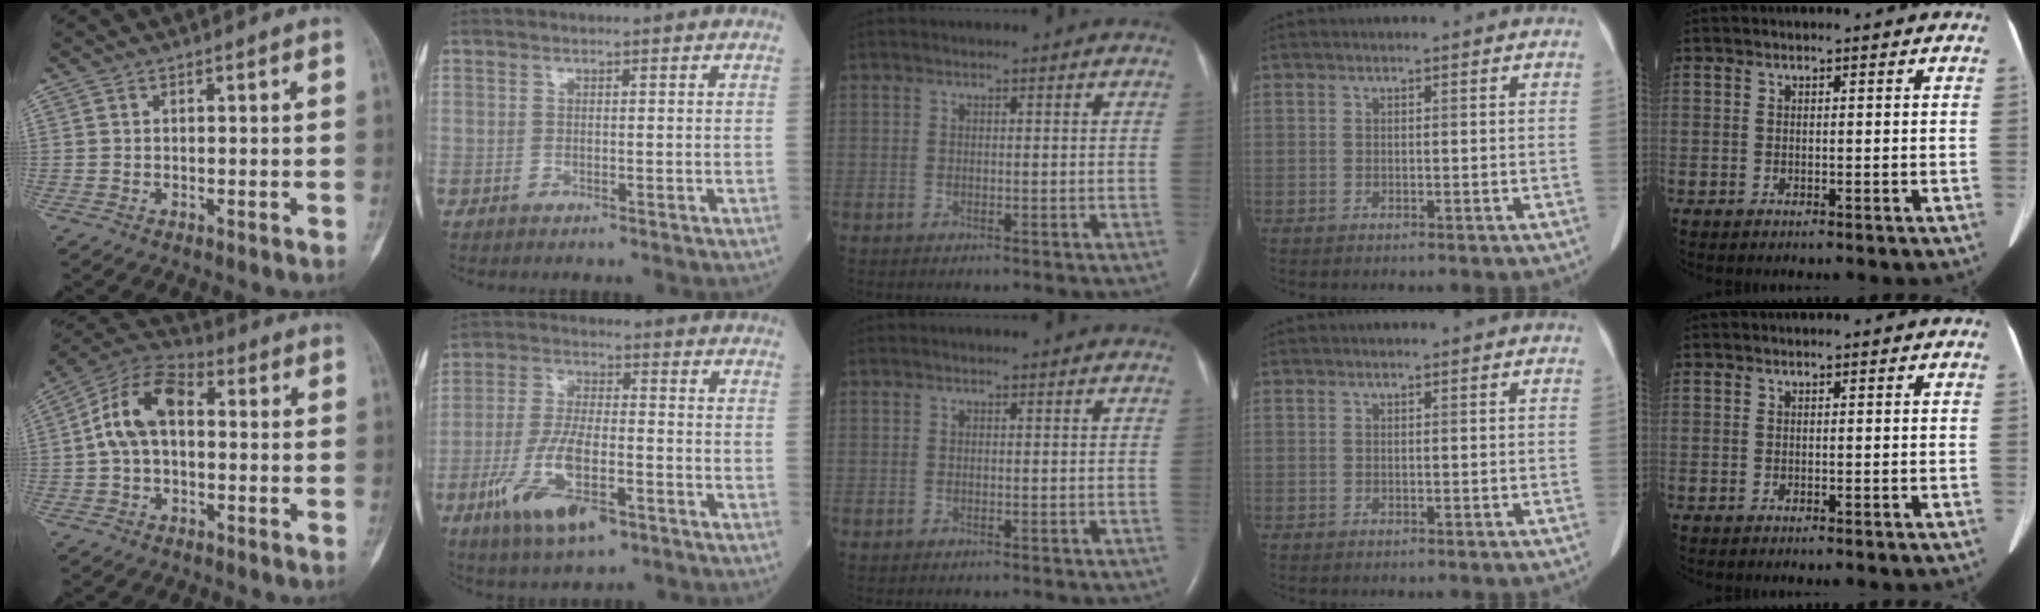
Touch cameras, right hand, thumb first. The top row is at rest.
{"thumb": {"total": 11.6, "force": [0.8, 7.0, 9.2], "torque": [-0.166, 0.036, 0.002]}, "index": {"total": 12.4, "force": [-5.8, 3.8, 10.3], "torque": [-0.209, -0.014, -0.101]}}